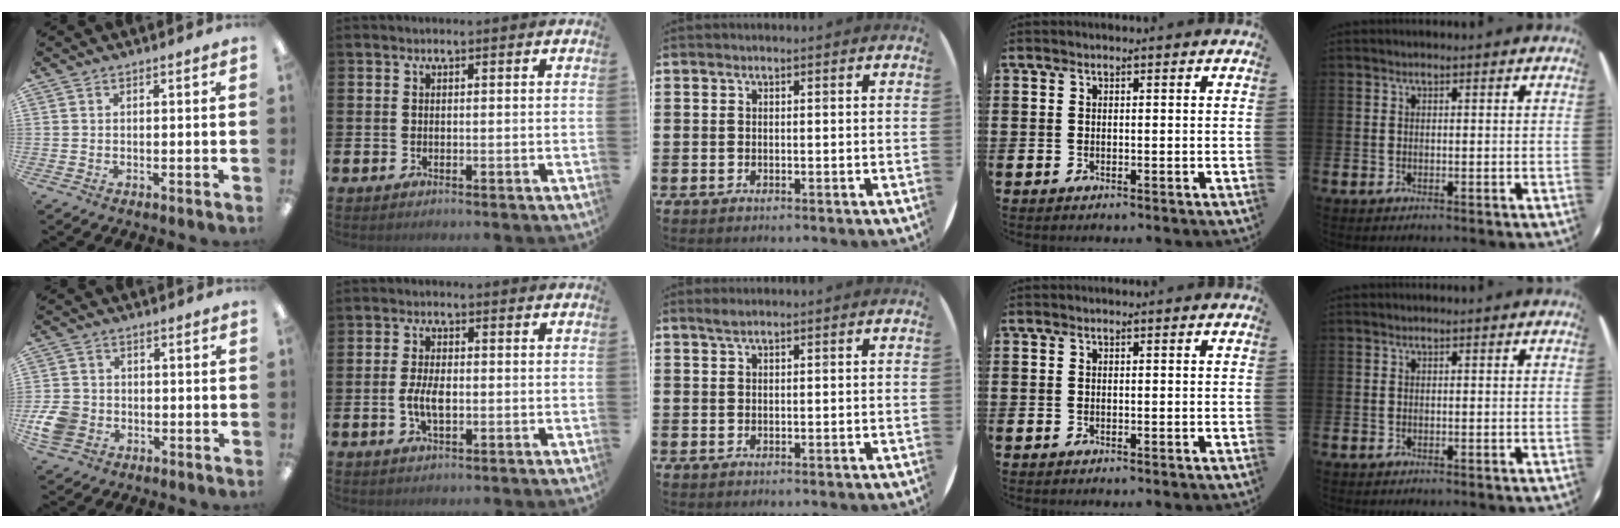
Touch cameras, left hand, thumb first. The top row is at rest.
{"thumb": {"total": 7.1, "force": [-2.0, 5.9, 3.3], "torque": [-0.073, 0.014, -0.035]}, "index": {"total": 3.8, "force": [-0.5, 1.7, 3.4], "torque": [-0.060, -0.003, -0.015]}, "middle": {"total": 1.0, "force": [0.9, 0.1, 0.5], "torque": [-0.010, 0.003, 0.015]}}